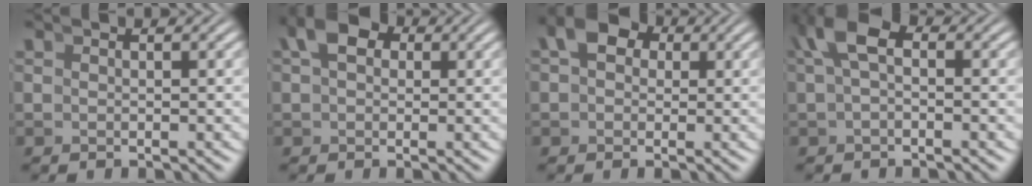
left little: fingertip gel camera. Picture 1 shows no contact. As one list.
[{"total": 4.4, "force": [1.8, 2.9, 2.7], "torque": [-0.052, 0.008, 0.026]}, {"total": 6.0, "force": [2.2, 4.5, 3.3], "torque": [-0.046, 0.016, 0.022]}, {"total": 4.1, "force": [1.1, 2.1, 3.3], "torque": [-0.077, 0.006, 0.019]}]